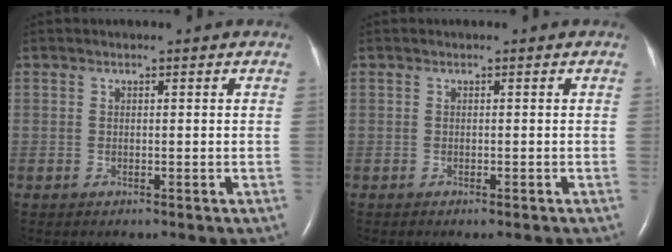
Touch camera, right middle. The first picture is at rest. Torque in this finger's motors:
{"motor_torque": [0.30, -0.33, 0.12, 0.03]}